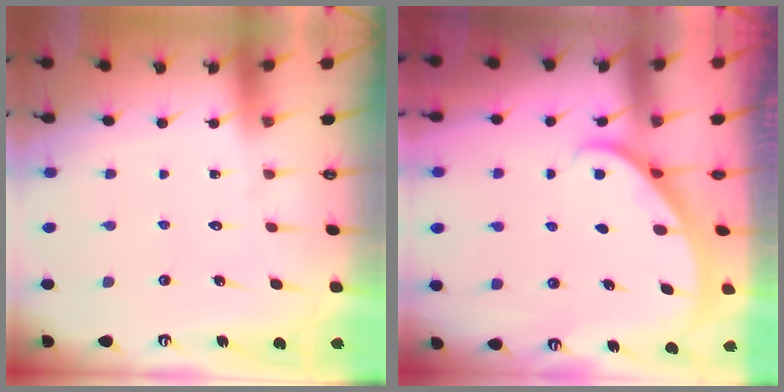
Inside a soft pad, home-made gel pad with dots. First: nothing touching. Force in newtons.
{"total": 2.1, "press": 2.1, "slide": 0.2}